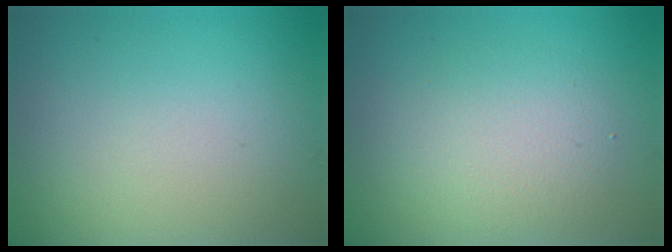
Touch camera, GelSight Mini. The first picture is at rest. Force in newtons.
{"total": 3.5, "press": 3.5, "slide": 0.3}